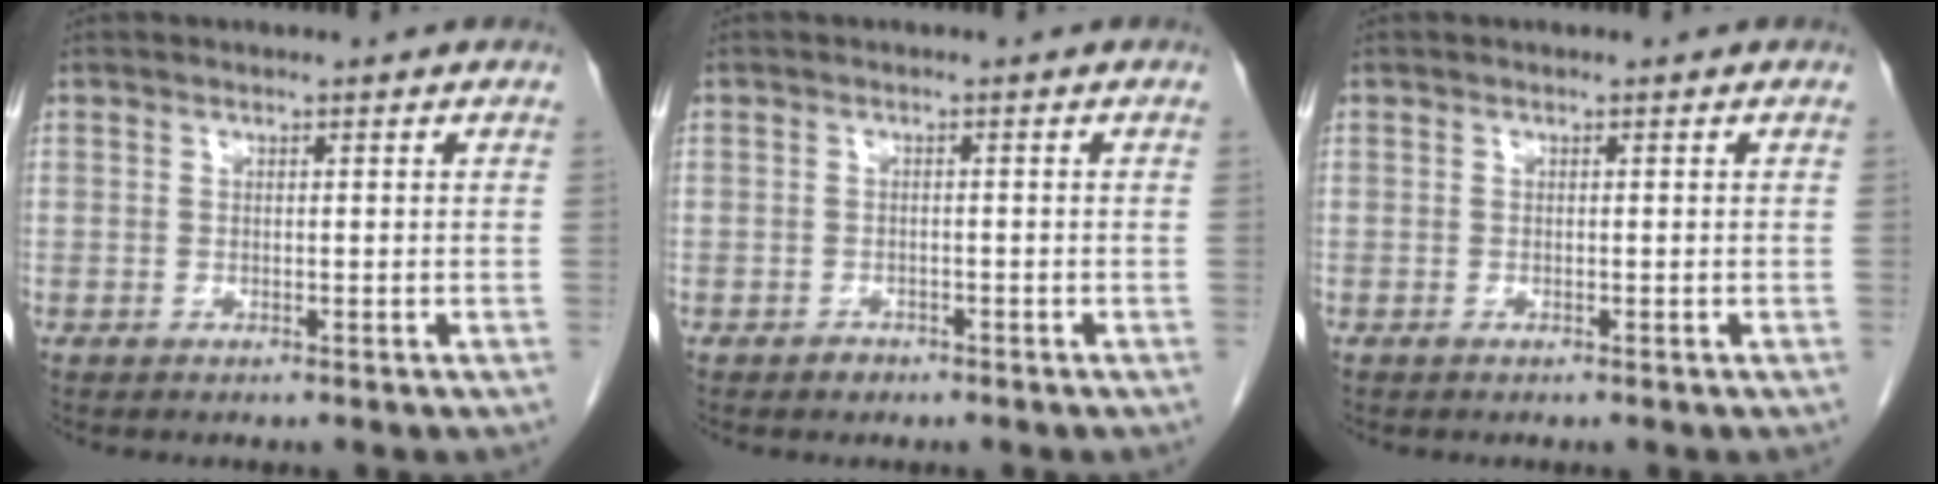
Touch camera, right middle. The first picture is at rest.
{"total": 1.1, "force": [-0.8, 0.7, 0.1], "torque": [-0.002, 0.003, -0.013]}
{"total": 0.0}